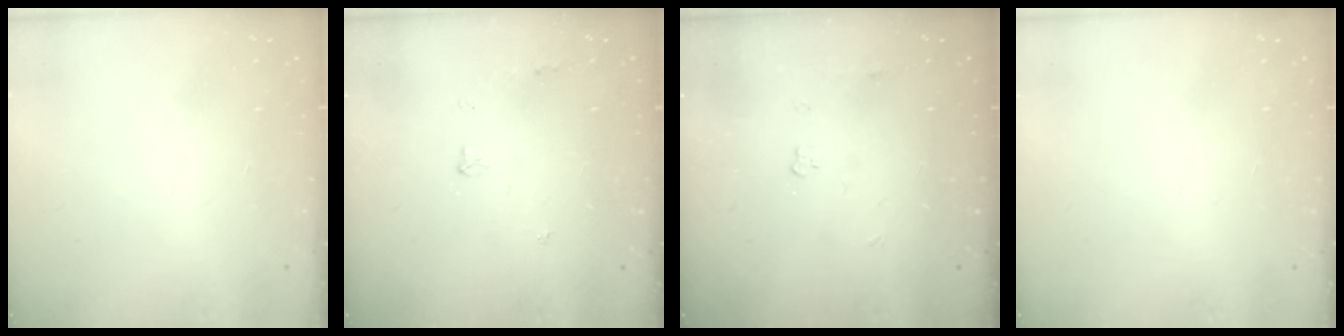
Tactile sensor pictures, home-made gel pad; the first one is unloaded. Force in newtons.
{"total": 3.1, "press": 3.1, "slide": 0.6}
{"total": 4.1, "press": 4.1, "slide": 0.3}
{"total": 0.0}